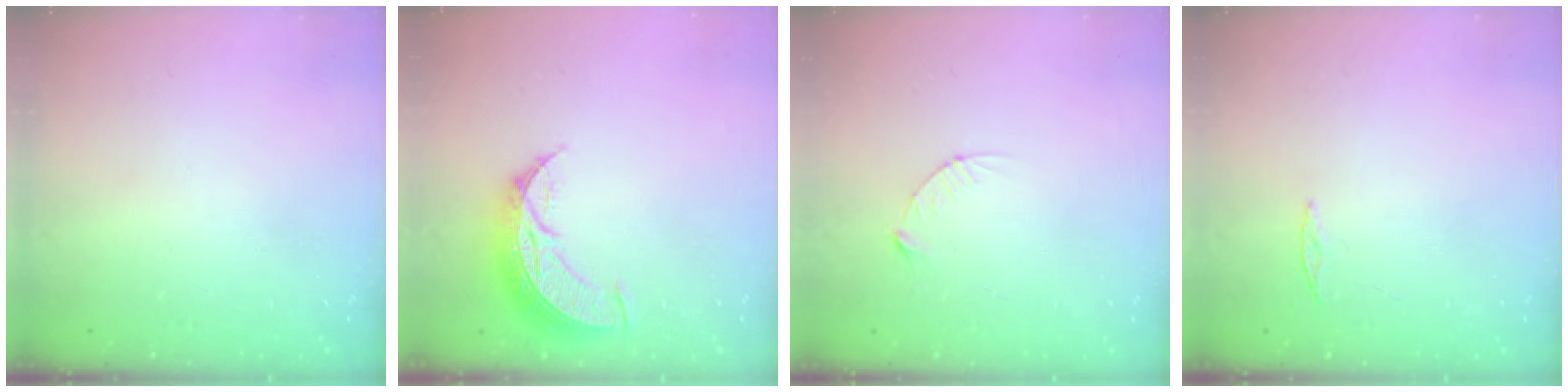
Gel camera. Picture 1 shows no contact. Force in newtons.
{"total": 8.6, "press": 8.6, "slide": 0.8}
{"total": 3.7, "press": 3.7, "slide": 0.4}
{"total": 2.0, "press": 2.0, "slide": 0.2}